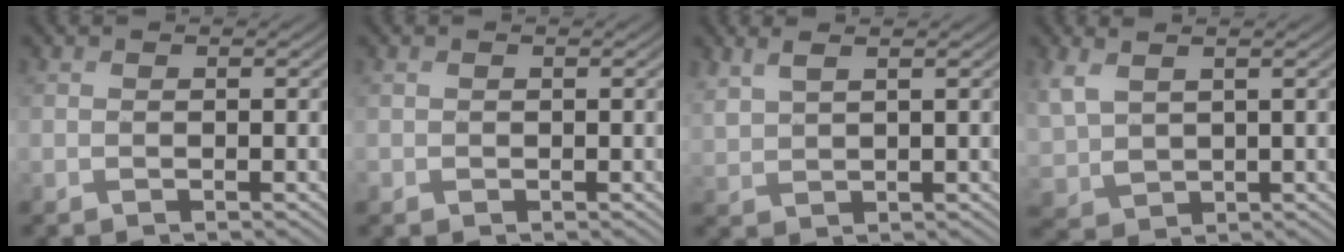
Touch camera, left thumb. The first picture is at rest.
{"total": 0.6, "force": [0.1, 0.5, 0.2], "torque": [-0.004, -0.001, 0.002]}
{"total": 3.3, "force": [2.3, 0.9, 2.2], "torque": [-0.060, 0.006, 0.053]}
{"total": 4.8, "force": [2.1, 2.9, 3.2], "torque": [-0.096, -0.003, 0.049]}